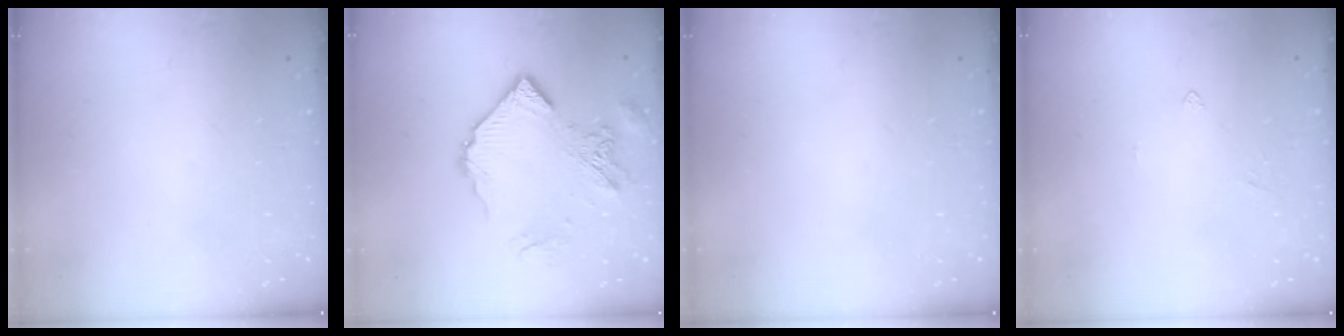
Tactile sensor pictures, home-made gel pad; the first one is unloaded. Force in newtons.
{"total": 12.0, "press": 11.9, "slide": 1.4}
{"total": 0.0}
{"total": 1.9, "press": 1.8, "slide": 0.4}